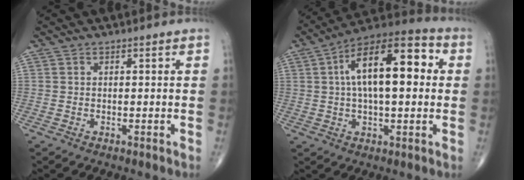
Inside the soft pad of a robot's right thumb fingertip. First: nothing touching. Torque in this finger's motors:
{"motor_torque": [0.88, 4.13, 1.63, 0.31, 0.17]}